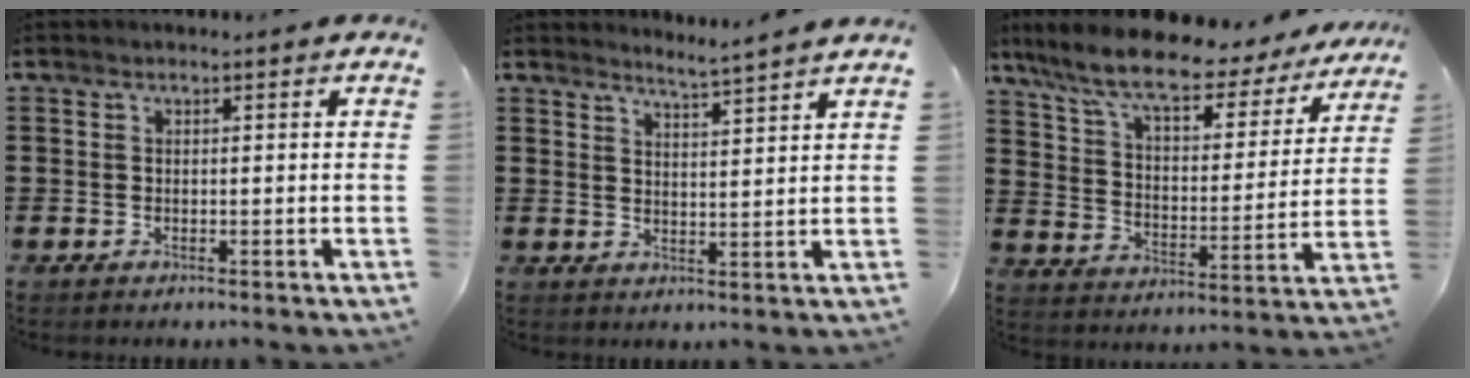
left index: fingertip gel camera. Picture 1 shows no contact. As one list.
[{"total": 3.5, "force": [3.3, -1.1, 0.3], "torque": [-0.016, -0.022, 0.058]}, {"total": 9.4, "force": [7.7, 1.6, 5.2], "torque": [-0.129, -0.041, 0.128]}]